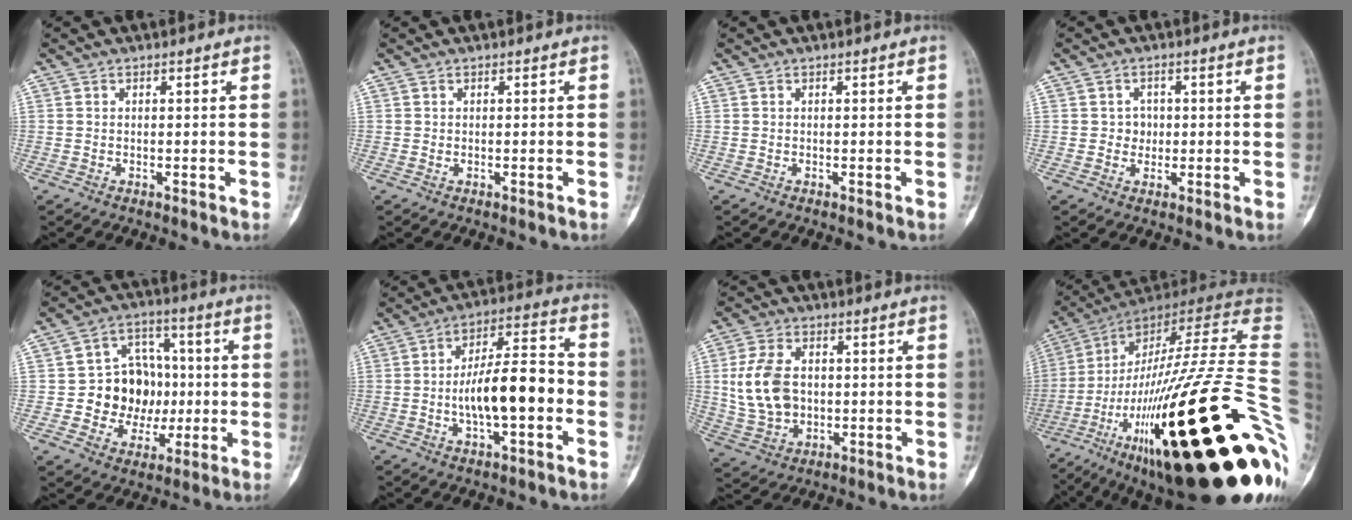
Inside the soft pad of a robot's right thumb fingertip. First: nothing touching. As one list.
[{"total": 0.0}, {"total": 0.0}, {"total": 2.6, "force": [0.0, 2.5, 0.9], "torque": [0.006, 0.007, -0.003]}, {"total": 13.7, "force": [-0.5, 11.5, 7.3], "torque": [-0.051, 0.027, 0.001]}, {"total": 14.1, "force": [-2.4, 5.3, 12.9], "torque": [-0.202, 0.037, -0.045]}, {"total": 10.6, "force": [0.7, 7.6, 7.3], "torque": [-0.131, 0.004, 0.019]}, {"total": 47.1, "force": [-12.5, 11.1, 44.1], "torque": [-0.618, 0.051, -0.202]}]